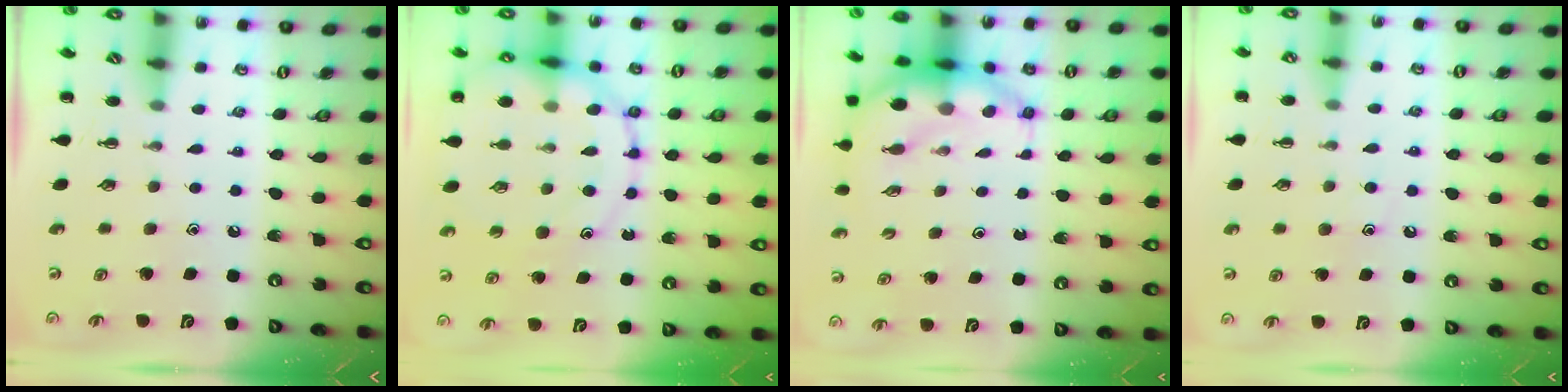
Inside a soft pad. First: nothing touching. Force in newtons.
{"total": 18.9, "press": 18.6, "slide": 3.6}
{"total": 6.7, "press": 6.5, "slide": 1.5}
{"total": 6.0, "press": 5.9, "slide": 1.2}